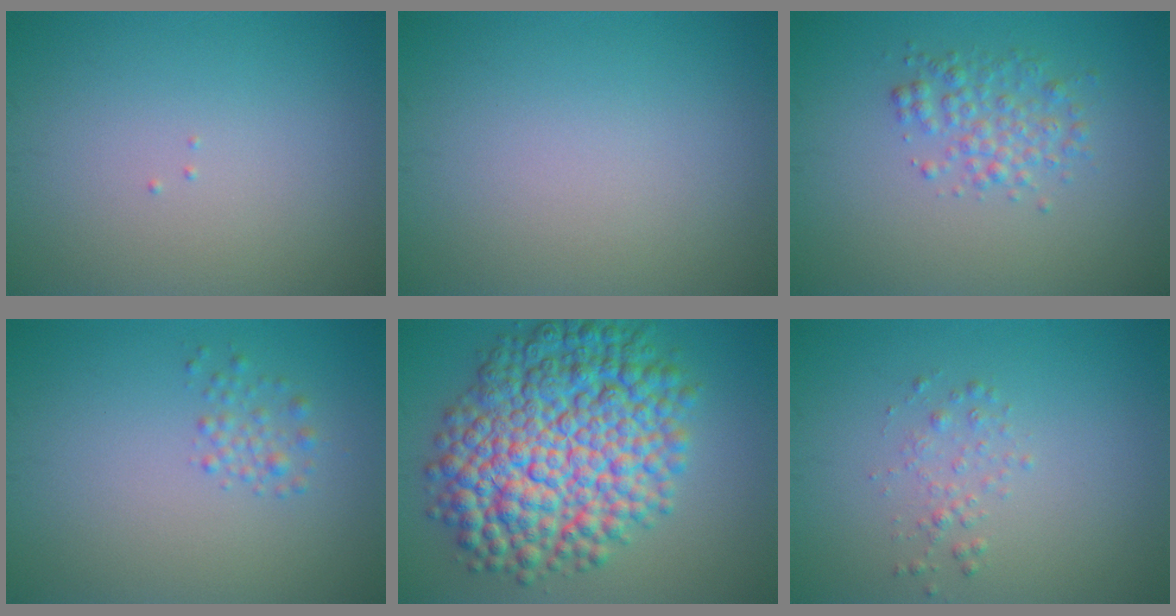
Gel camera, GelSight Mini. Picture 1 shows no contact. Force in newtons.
{"total": 0.0}
{"total": 2.6, "press": 2.6, "slide": 0.0}
{"total": 1.4, "press": 1.3, "slide": 0.1}
{"total": 13.0, "press": 13.0, "slide": 0.2}
{"total": 1.3, "press": 1.3, "slide": 0.0}